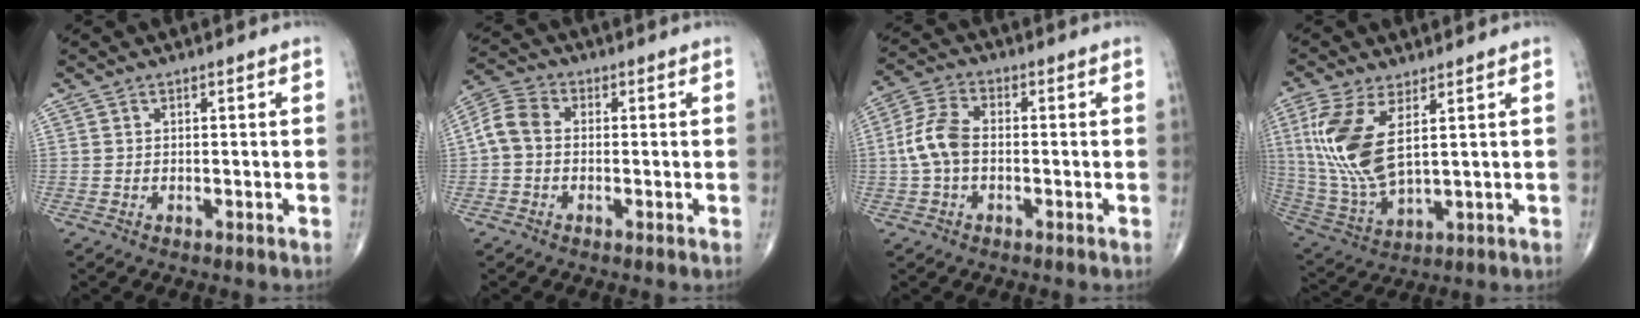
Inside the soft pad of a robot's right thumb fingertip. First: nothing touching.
{"total": 5.8, "force": [-0.3, 4.2, 4.0], "torque": [-0.076, 0.017, -0.019]}
{"total": 7.4, "force": [-0.7, 4.4, 5.9], "torque": [-0.132, 0.021, -0.021]}
{"total": 14.2, "force": [4.0, 6.1, 12.2], "torque": [-0.277, -0.017, 0.092]}